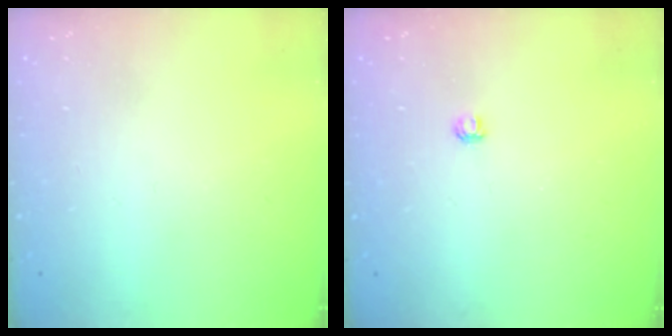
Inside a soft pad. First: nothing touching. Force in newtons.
{"total": 2.8, "press": 2.8, "slide": 0.3}